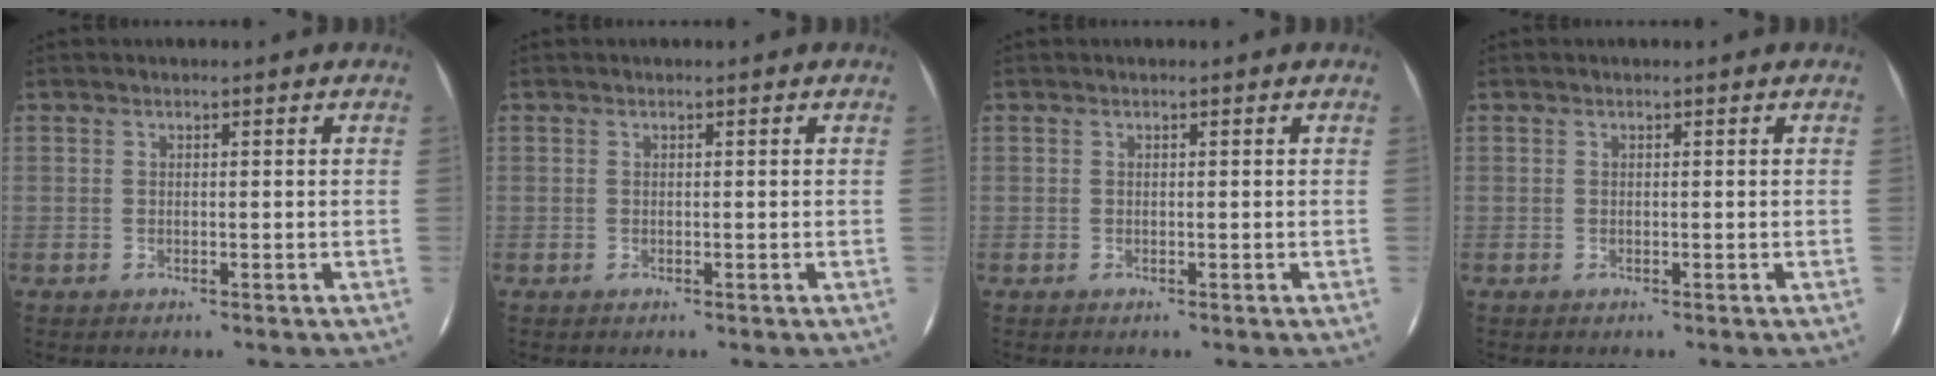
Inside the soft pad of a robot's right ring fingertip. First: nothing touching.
{"total": 0.0}
{"total": 0.0}
{"total": 0.0}